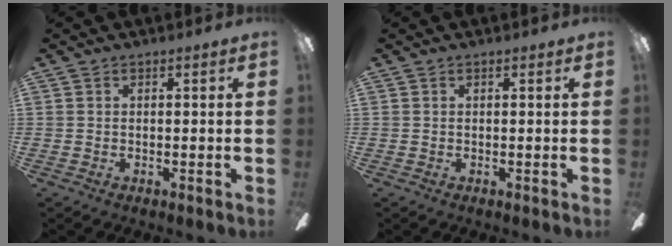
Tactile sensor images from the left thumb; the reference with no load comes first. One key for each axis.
{"total": 0.0}